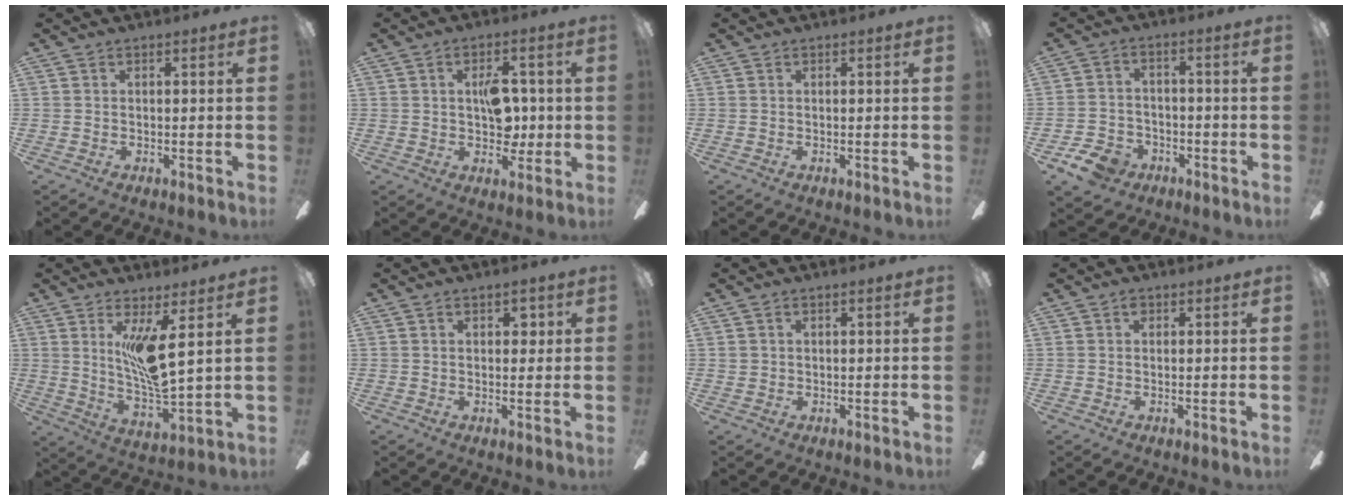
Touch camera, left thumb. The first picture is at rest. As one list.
[{"total": 9.3, "force": [0.9, 5.9, 7.1], "torque": [-0.105, 0.006, 0.016]}, {"total": 0.0}, {"total": 7.9, "force": [-5.0, 5.2, 3.2], "torque": [-0.081, 0.028, -0.096]}, {"total": 11.8, "force": [4.6, 2.3, 10.6], "torque": [-0.203, -0.028, 0.077]}, {"total": 3.0, "force": [1.2, 1.7, 2.1], "torque": [-0.021, -0.001, 0.014]}, {"total": 0.9, "force": [0.2, 0.8, 0.3], "torque": [-0.006, 0.006, 0.003]}, {"total": 0.9, "force": [0.3, 0.6, 0.6], "torque": [-0.012, 0.003, 0.006]}]